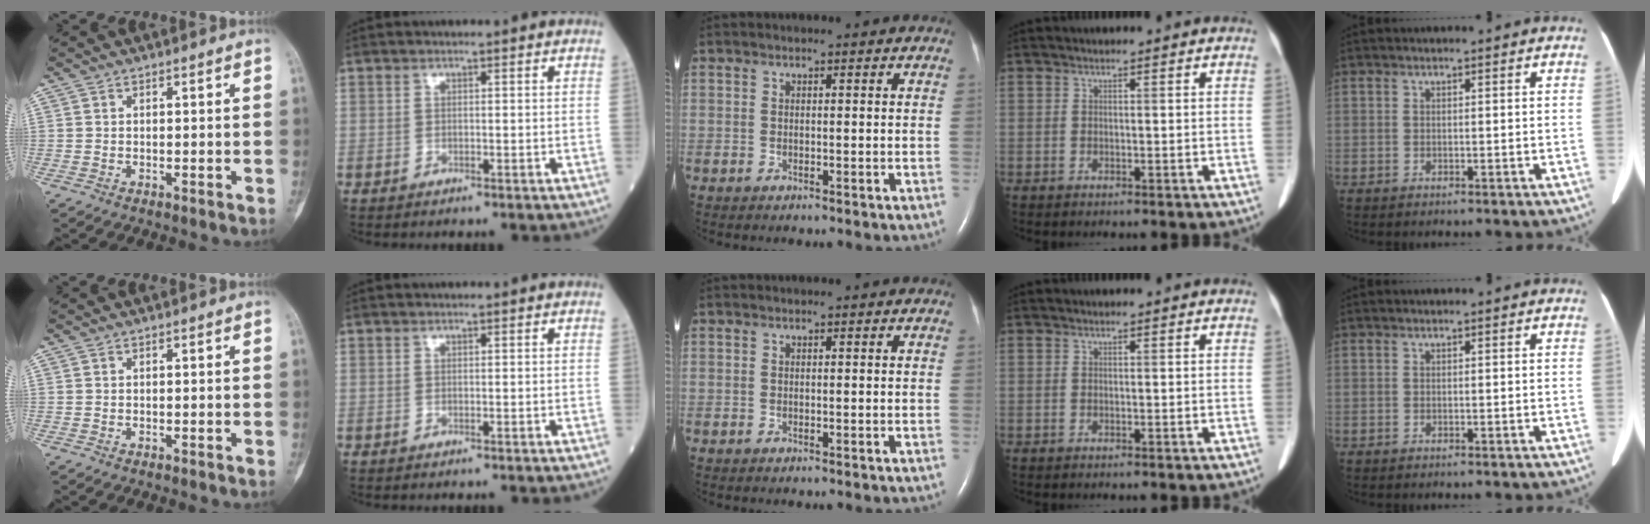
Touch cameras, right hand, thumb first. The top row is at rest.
{}